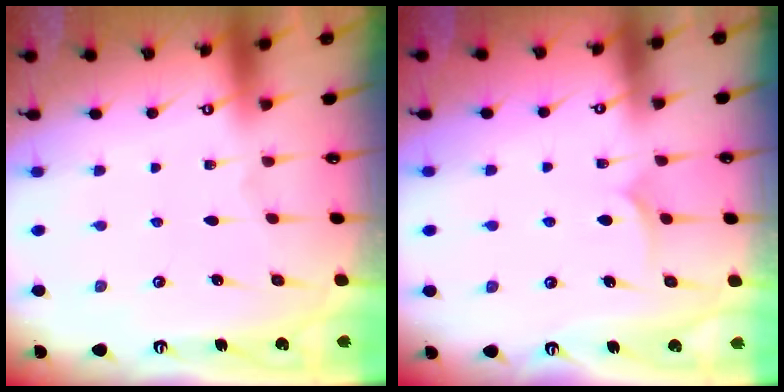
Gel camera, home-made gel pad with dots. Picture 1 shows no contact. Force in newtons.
{"total": 6.2, "press": 6.2, "slide": 0.2}